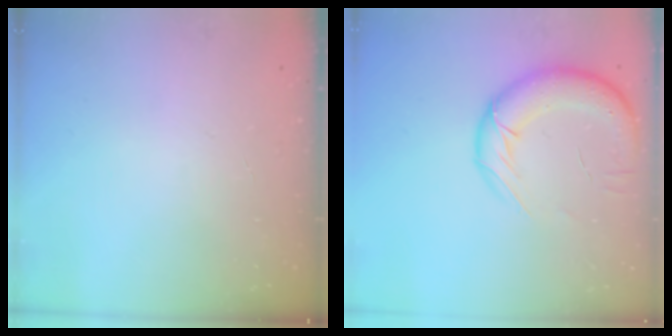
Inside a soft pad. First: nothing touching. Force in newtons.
{"total": 17.6, "press": 17.3, "slide": 3.5}